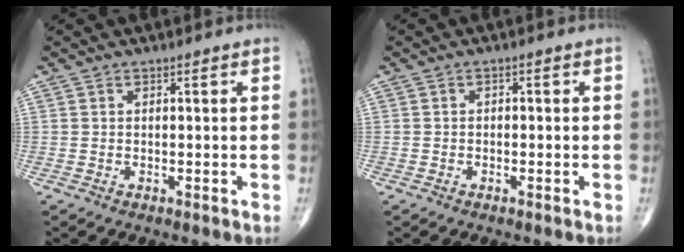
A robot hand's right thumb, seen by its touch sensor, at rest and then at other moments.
{"total": 0.8, "force": [-0.2, 0.6, 0.4], "torque": [0.001, 0.004, -0.006]}